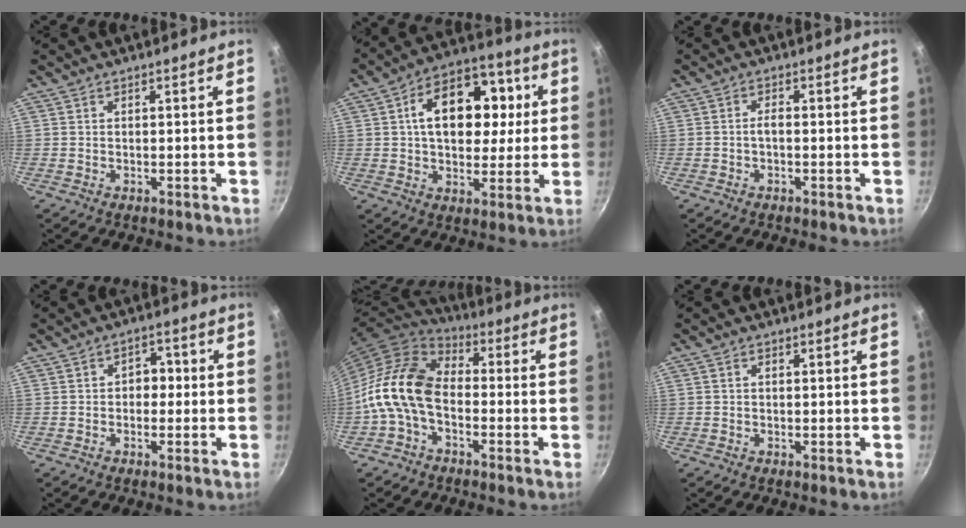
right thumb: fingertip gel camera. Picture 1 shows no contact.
{"total": 17.9, "force": [3.5, 12.2, 12.7], "torque": [-0.156, 0.017, 0.040]}
{"total": 1.5, "force": [-0.5, 0.6, 1.3], "torque": [-0.025, 0.011, -0.012]}
{"total": 4.0, "force": [-0.1, 3.1, 2.5], "torque": [-0.001, 0.011, -0.008]}
{"total": 13.6, "force": [-3.0, 8.7, 10.0], "torque": [-0.175, 0.040, -0.079]}
{"total": 0.6, "force": [0.1, 0.5, 0.3], "torque": [-0.005, 0.005, 0.002]}